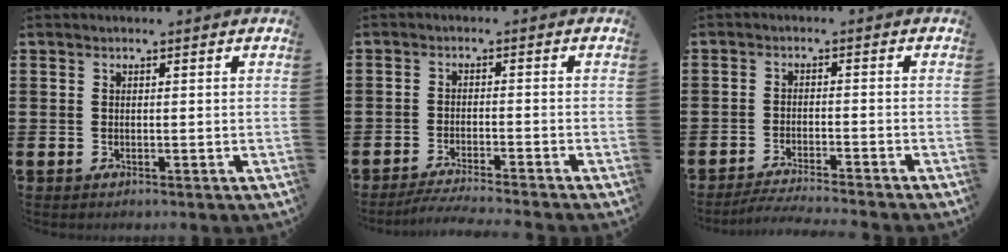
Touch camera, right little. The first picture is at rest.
{"total": 2.7, "force": [-2.5, -0.3, 1.0], "torque": [-0.013, 0.000, -0.047]}
{"total": 2.5, "force": [-2.4, -0.3, 0.7], "torque": [-0.009, 0.003, -0.048]}